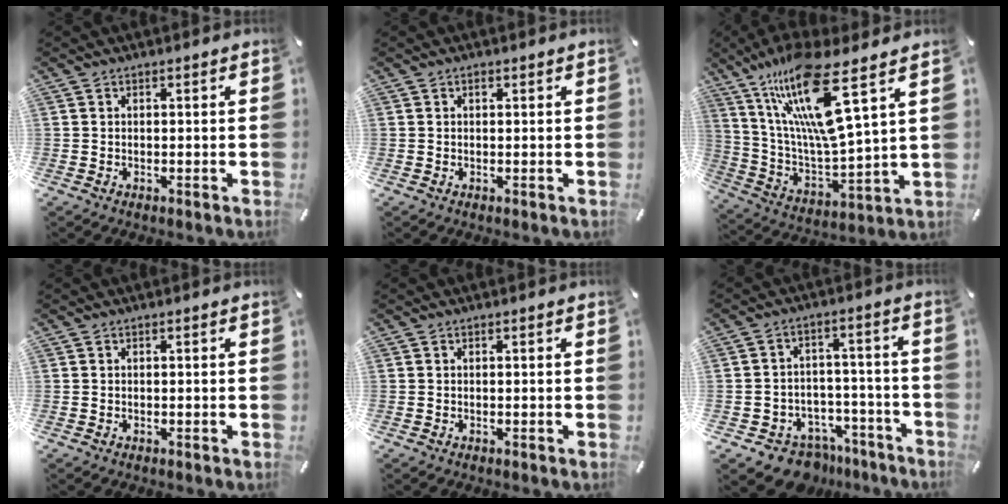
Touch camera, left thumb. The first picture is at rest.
{"total": 0.6, "force": [0.2, 0.4, 0.4], "torque": [-0.008, 0.002, 0.003]}
{"total": 20.3, "force": [11.2, 4.0, 16.4], "torque": [-0.356, -0.066, 0.169]}
{"total": 0.0}
{"total": 0.0}
{"total": 8.5, "force": [-6.1, 5.6, 1.9], "torque": [-0.018, 0.044, -0.102]}